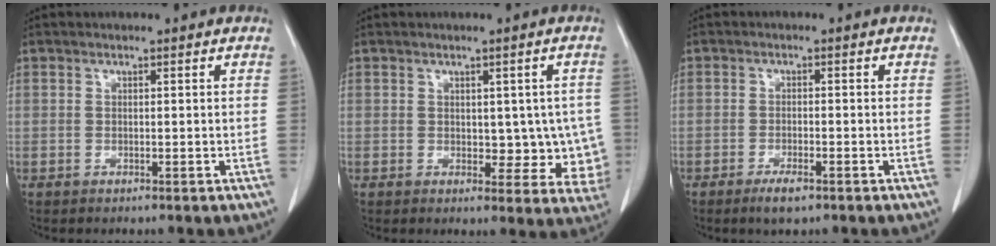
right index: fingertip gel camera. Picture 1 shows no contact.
{"total": 7.0, "force": [0.1, 4.1, 5.7], "torque": [-0.038, 0.003, 0.008]}
{"total": 3.1, "force": [-2.0, 0.8, 2.2], "torque": [-0.043, -0.002, -0.031]}